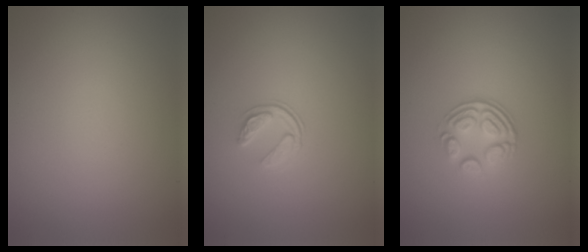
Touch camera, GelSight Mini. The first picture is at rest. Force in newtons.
{"total": 1.7, "press": 1.1, "slide": 1.3}
{"total": 3.5, "press": 2.4, "slide": 2.5}